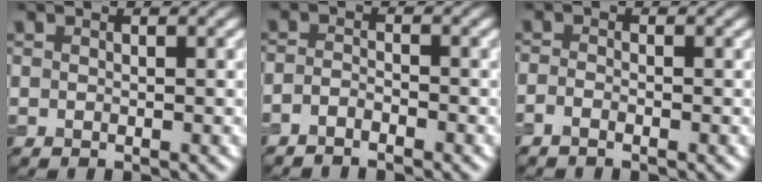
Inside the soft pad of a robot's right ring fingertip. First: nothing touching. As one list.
[{"total": 1.4, "force": [-1.4, 0.1, 0.2], "torque": [-0.007, -0.002, -0.035]}, {"total": 0.9, "force": [-0.9, 0.0, 0.3], "torque": [-0.007, -0.003, -0.023]}]